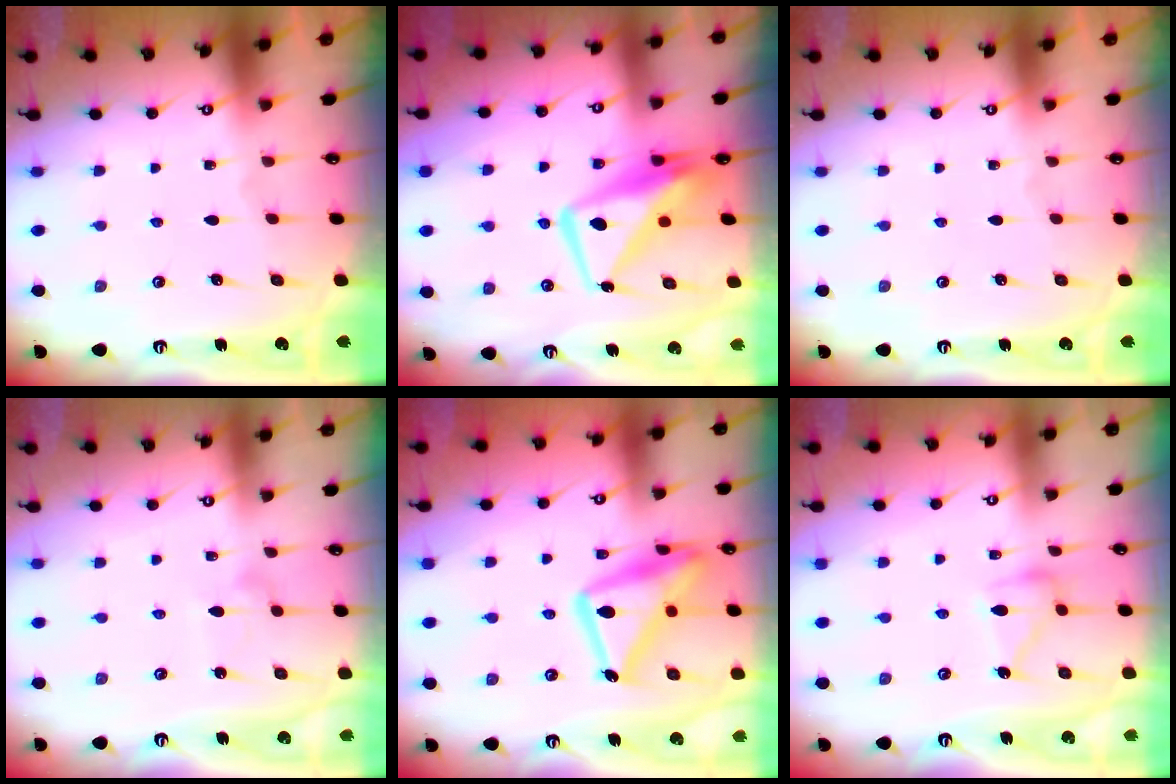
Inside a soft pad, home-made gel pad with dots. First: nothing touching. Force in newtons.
{"total": 10.5, "press": 10.4, "slide": 1.3}
{"total": 0.0}
{"total": 3.7, "press": 3.7, "slide": 0.2}
{"total": 19.4, "press": 19.4, "slide": 1.4}
{"total": 12.1, "press": 12.1, "slide": 0.3}